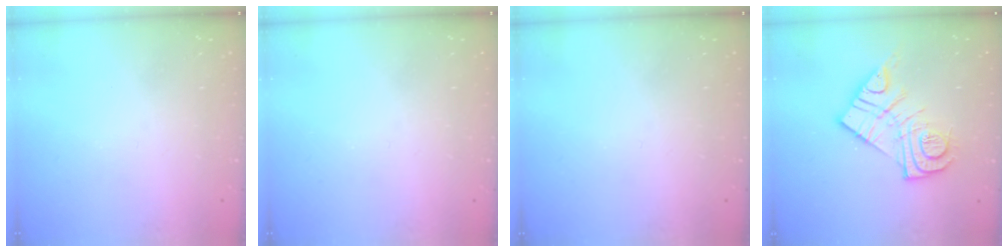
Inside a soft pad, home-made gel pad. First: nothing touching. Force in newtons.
{"total": 0.0}
{"total": 0.0}
{"total": 14.7, "press": 14.7, "slide": 1.3}